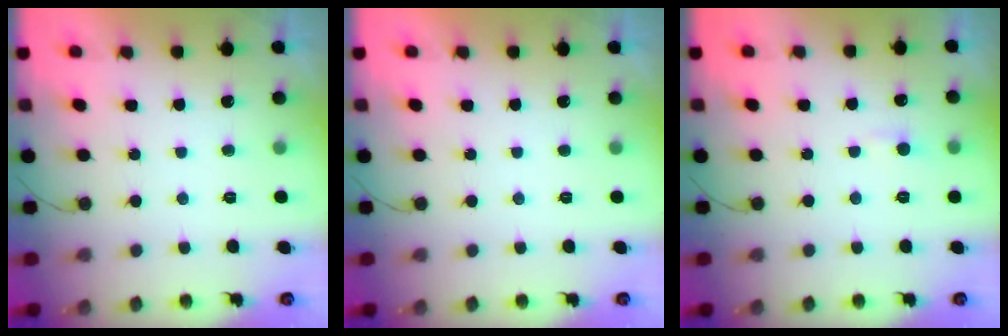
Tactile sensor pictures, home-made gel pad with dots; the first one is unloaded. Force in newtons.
{"total": 0.0}
{"total": 3.1, "press": 3.1, "slide": 0.4}